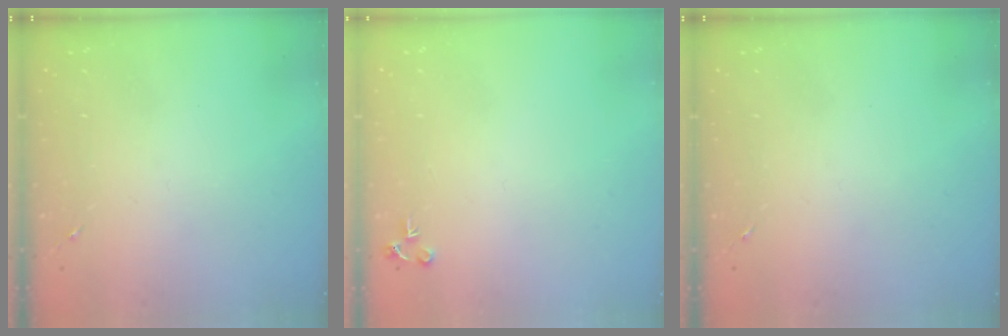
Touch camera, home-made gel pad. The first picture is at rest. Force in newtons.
{"total": 4.3, "press": 4.3, "slide": 0.5}
{"total": 0.0}